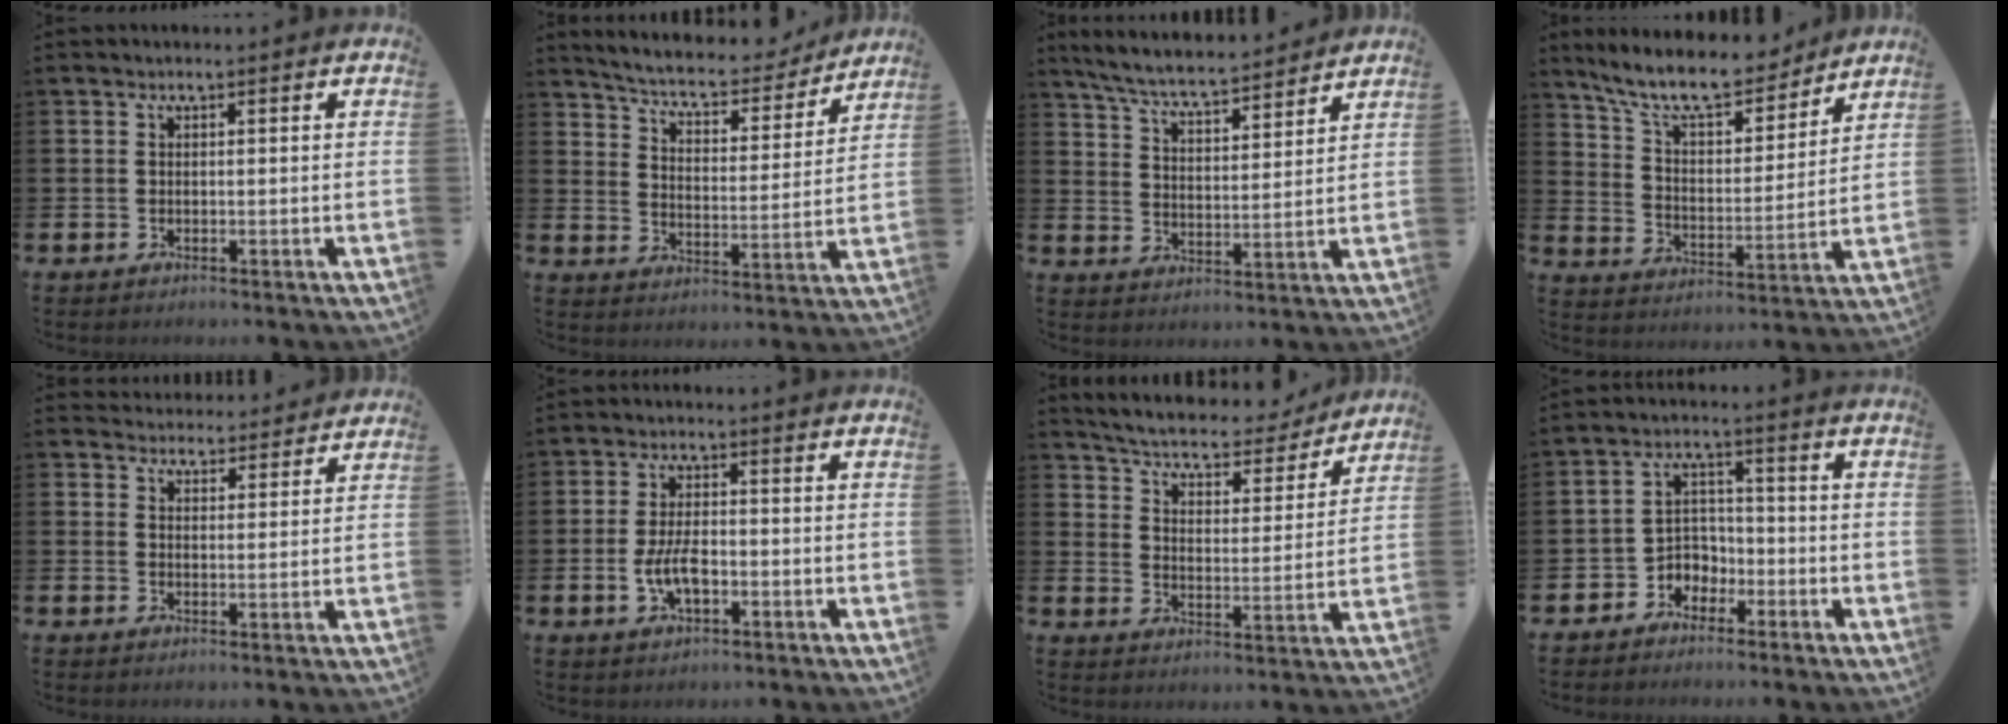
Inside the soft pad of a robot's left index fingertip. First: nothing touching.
{"total": 6.3, "force": [5.9, 1.4, 1.6], "torque": [-0.059, -0.046, 0.097]}
{"total": 6.6, "force": [6.2, 0.6, 1.9], "torque": [-0.068, -0.042, 0.109]}
{"total": 10.5, "force": [9.4, 2.6, 3.8], "torque": [-0.104, -0.063, 0.166]}
{"total": 3.6, "force": [3.5, 0.8, -0.3], "torque": [-0.005, -0.021, 0.065]}
{"total": 4.6, "force": [-1.1, 2.2, 3.9], "torque": [-0.074, 0.003, -0.021]}
{"total": 5.4, "force": [5.2, 1.2, 1.1], "torque": [-0.053, -0.041, 0.085]}
{"total": 3.4, "force": [-2.1, 2.6, 0.3], "torque": [-0.026, 0.001, -0.051]}